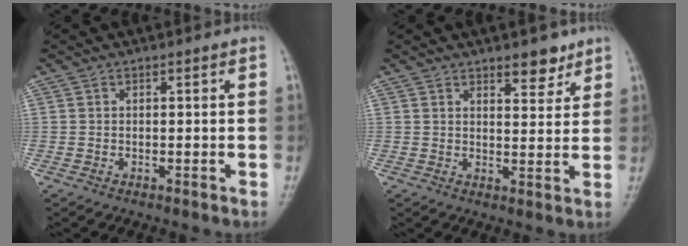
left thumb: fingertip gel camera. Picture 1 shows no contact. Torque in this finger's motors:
{"motor_torque": [3.08, 1.93, 0.40, -0.23, 0.09]}